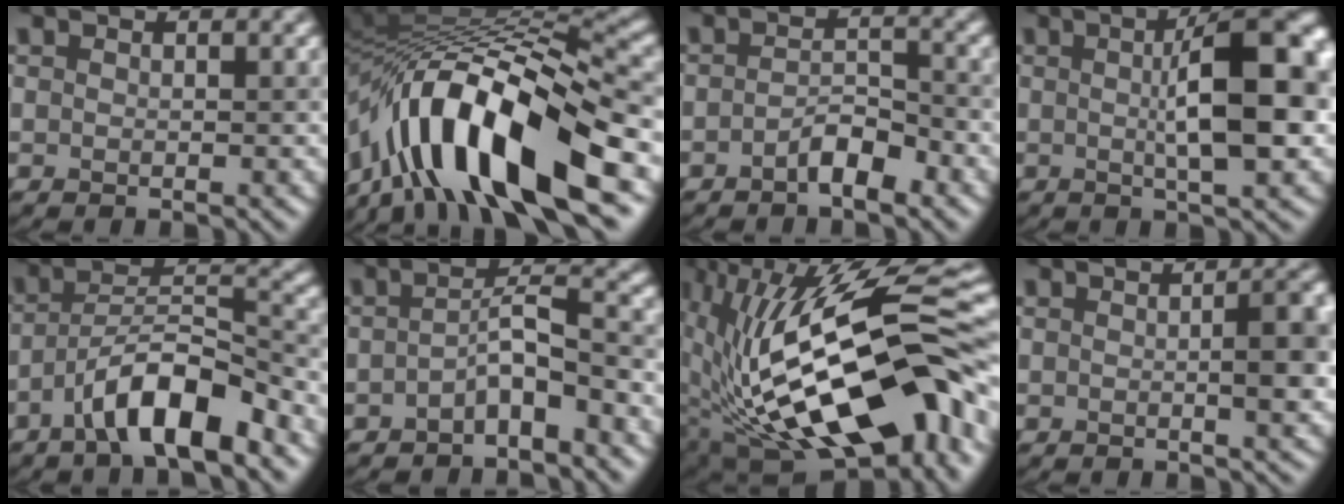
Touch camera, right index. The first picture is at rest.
{"total": 14.0, "force": [-6.5, 5.0, 11.3], "torque": [-0.180, 0.015, -0.111]}
{"total": 2.5, "force": [-1.7, 0.8, 1.7], "torque": [-0.030, 0.011, -0.030]}
{"total": 9.1, "force": [0.8, 2.2, 8.8], "torque": [-0.117, 0.013, 0.009]}
{"total": 7.1, "force": [-4.1, 1.9, 5.4], "torque": [-0.094, 0.017, -0.070]}
{"total": 3.3, "force": [-1.9, 0.7, 2.6], "torque": [-0.050, 0.017, -0.038]}
{"total": 18.1, "force": [-1.0, 8.5, 15.9], "torque": [-0.280, 0.010, -0.017]}
{"total": 3.7, "force": [-0.2, 0.8, 3.6], "torque": [-0.052, 0.004, -0.003]}